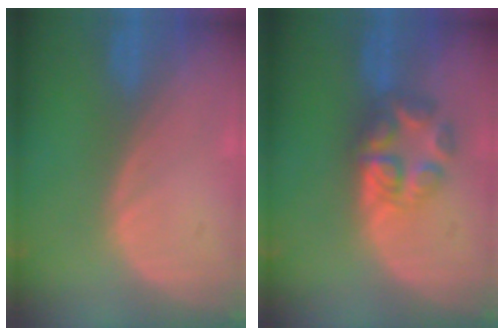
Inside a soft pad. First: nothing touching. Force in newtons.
{"total": 5.8, "press": 5.8, "slide": 0.1}